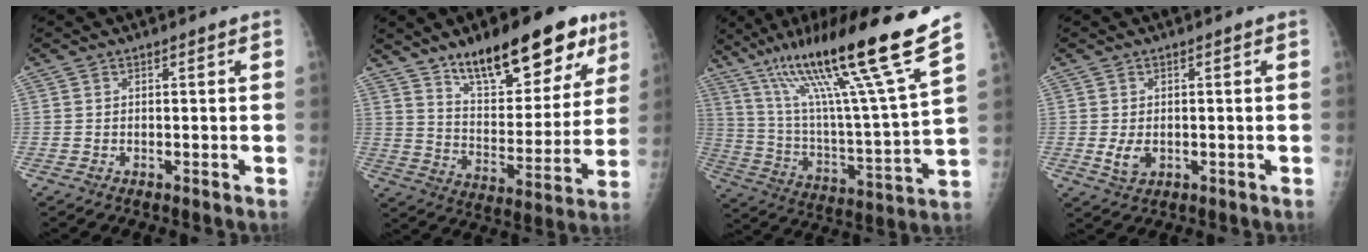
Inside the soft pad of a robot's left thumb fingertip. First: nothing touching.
{"total": 22.1, "force": [13.8, 8.8, 14.9], "torque": [-0.166, -0.055, 0.217]}
{"total": 26.0, "force": [17.4, 0.9, 19.3], "torque": [-0.307, -0.063, 0.302]}
{"total": 3.5, "force": [-0.5, 2.4, 2.6], "torque": [-0.045, -0.005, -0.003]}